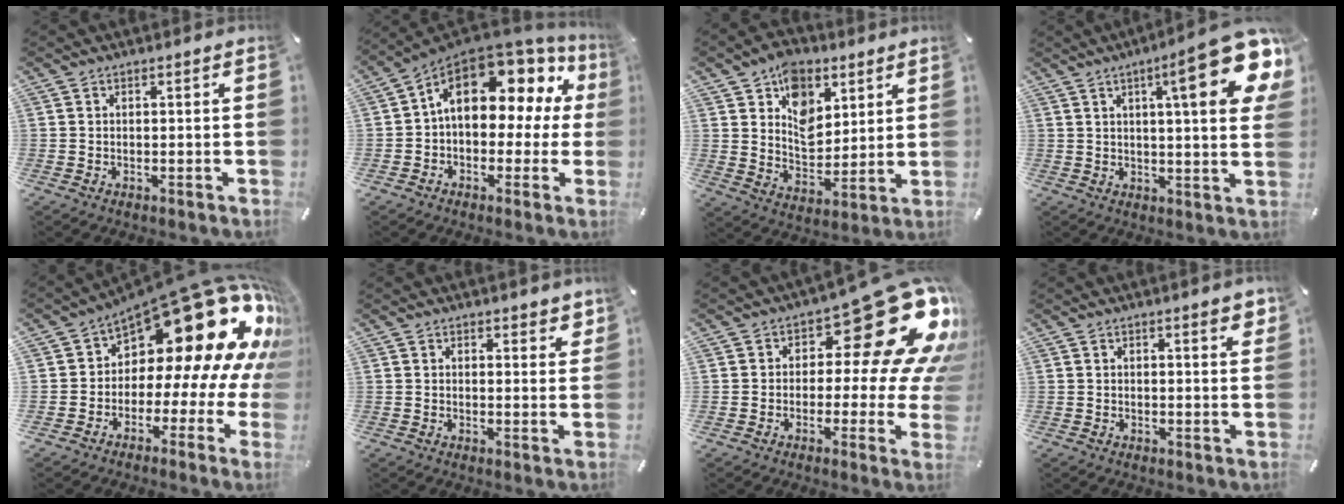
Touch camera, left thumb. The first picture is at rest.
{"total": 15.2, "force": [5.8, 9.2, 10.7], "torque": [-0.159, -0.035, 0.098]}
{"total": 10.8, "force": [5.3, 8.2, 4.5], "torque": [-0.068, -0.029, 0.100]}
{"total": 19.4, "force": [8.4, 4.2, 17.0], "torque": [-0.238, -0.043, 0.115]}
{"total": 25.2, "force": [11.2, 11.8, 19.3], "torque": [-0.286, -0.104, 0.204]}
{"total": 3.3, "force": [2.9, 1.4, 0.6], "torque": [0.003, -0.021, 0.049]}
{"total": 24.3, "force": [10.8, 10.3, 19.2], "torque": [-0.244, -0.080, 0.181]}
{"total": 2.5, "force": [1.7, 0.4, 1.8], "torque": [-0.030, -0.003, 0.028]}